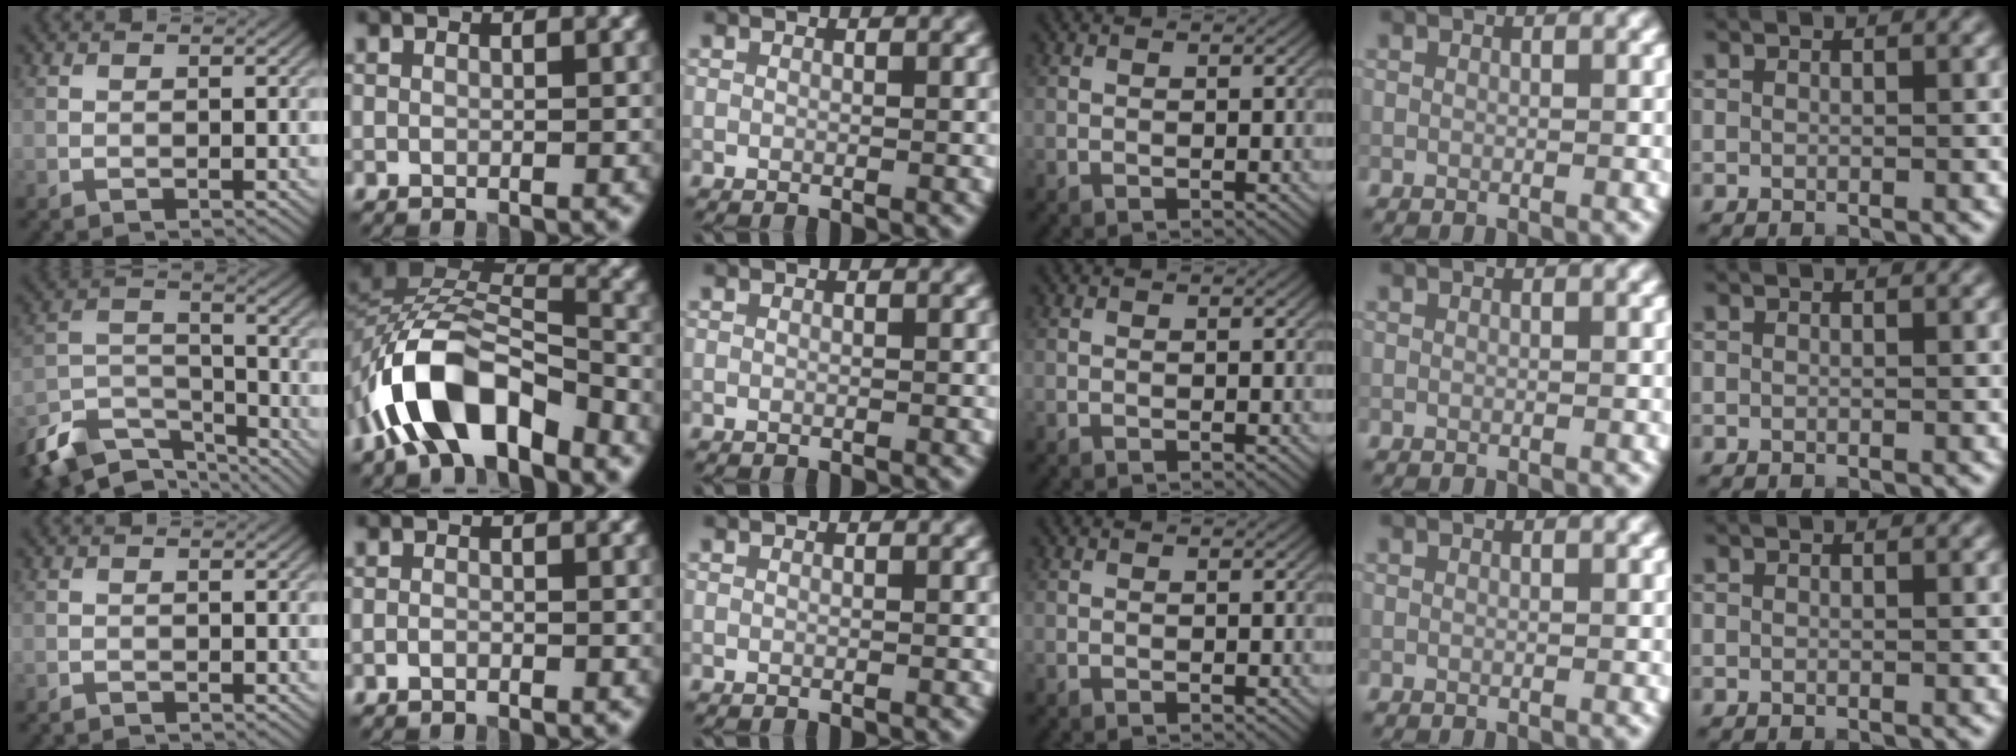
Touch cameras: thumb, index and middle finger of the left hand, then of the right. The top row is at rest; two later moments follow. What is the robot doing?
{"motion": "lift_and_place", "object": "coin"}